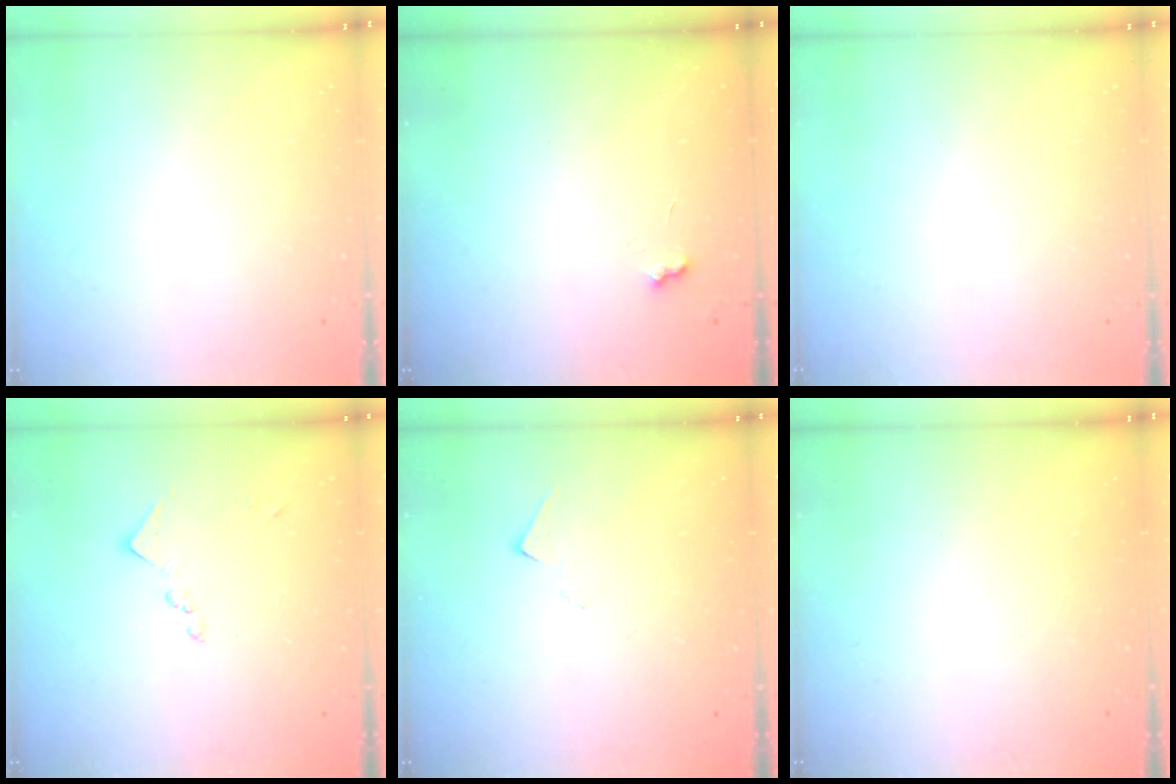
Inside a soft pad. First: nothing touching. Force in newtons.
{"total": 2.8, "press": 2.7, "slide": 0.5}
{"total": 0.0}
{"total": 8.1, "press": 8.0, "slide": 0.3}
{"total": 7.1, "press": 7.1, "slide": 0.3}
{"total": 1.1, "press": 1.0, "slide": 0.1}